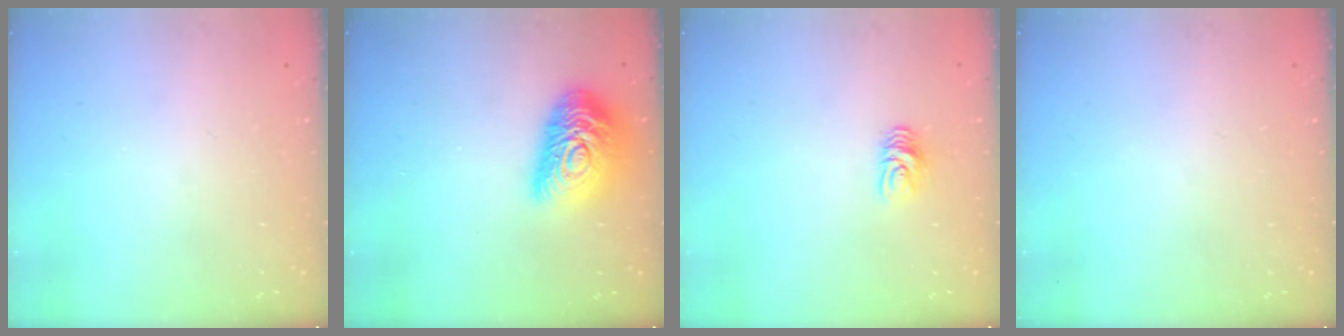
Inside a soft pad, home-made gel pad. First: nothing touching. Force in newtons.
{"total": 16.3, "press": 16.2, "slide": 1.7}
{"total": 6.4, "press": 6.4, "slide": 0.5}
{"total": 0.0}